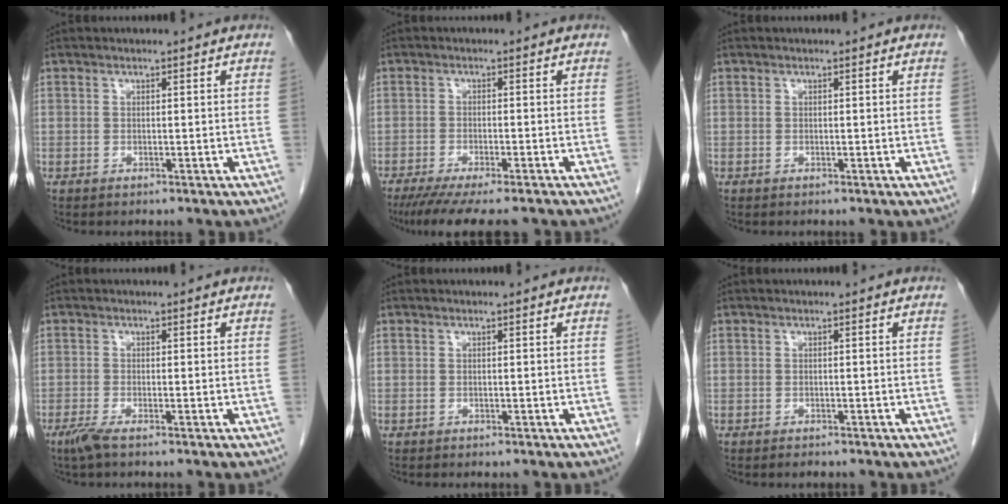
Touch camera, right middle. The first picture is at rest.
{"total": 11.5, "force": [-9.5, 1.6, 6.3], "torque": [-0.089, -0.022, -0.141]}
{"total": 0.0}
{"total": 2.2, "force": [-1.5, 0.1, 1.6], "torque": [-0.039, -0.007, -0.034]}
{"total": 0.0}
{"total": 0.7, "force": [-0.6, 0.2, 0.2], "torque": [-0.009, -0.002, -0.007]}